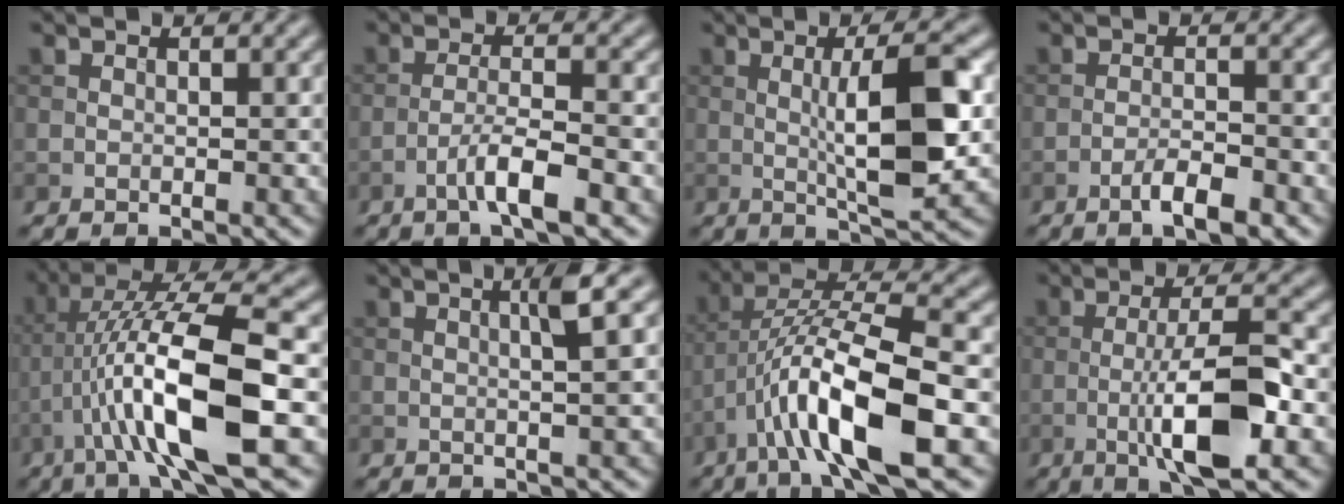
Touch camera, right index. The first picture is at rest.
{"total": 4.0, "force": [-2.1, 0.5, 3.4], "torque": [-0.062, 0.010, -0.046]}
{"total": 7.8, "force": [0.2, 1.6, 7.6], "torque": [-0.118, 0.002, 0.005]}
{"total": 3.4, "force": [-2.1, 0.6, 2.6], "torque": [-0.047, 0.005, -0.040]}
{"total": 12.0, "force": [-3.2, 2.7, 11.3], "torque": [-0.211, 0.018, -0.054]}
{"total": 3.0, "force": [0.9, 0.3, 2.9], "torque": [-0.042, 0.011, 0.013]}
{"total": 11.3, "force": [-4.3, 2.9, 10.1], "torque": [-0.188, 0.014, -0.078]}
{"total": 8.4, "force": [-2.0, 1.9, 7.9], "torque": [-0.132, 0.007, -0.038]}